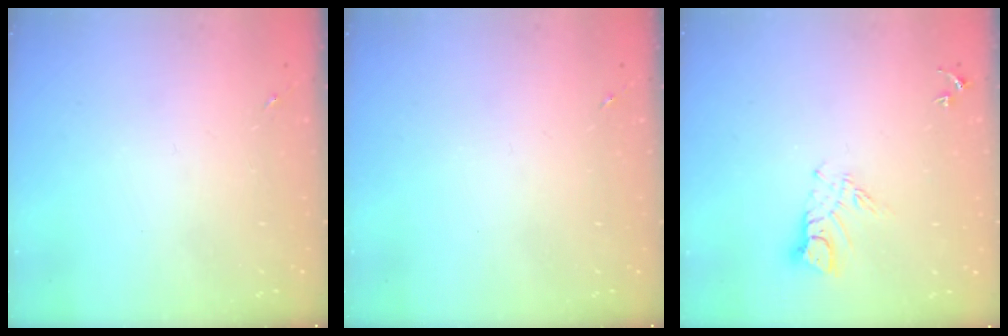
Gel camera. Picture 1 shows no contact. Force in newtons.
{"total": 0.0}
{"total": 7.7, "press": 7.7, "slide": 0.7}